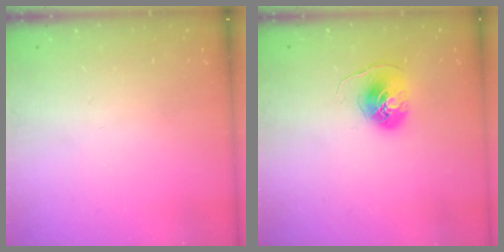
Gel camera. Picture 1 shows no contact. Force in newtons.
{"total": 7.5, "press": 7.5, "slide": 0.1}